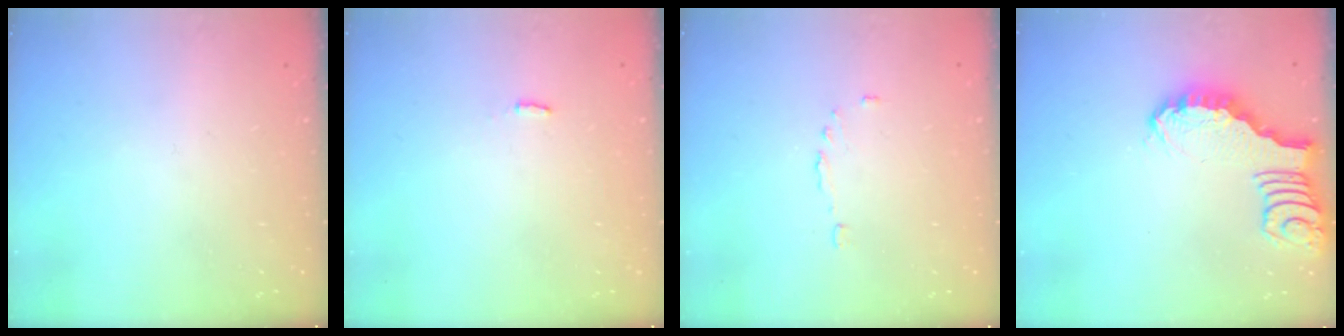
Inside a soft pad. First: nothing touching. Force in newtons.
{"total": 2.3, "press": 2.3, "slide": 0.4}
{"total": 2.9, "press": 2.9, "slide": 0.5}
{"total": 2.4, "press": 2.4, "slide": 0.2}